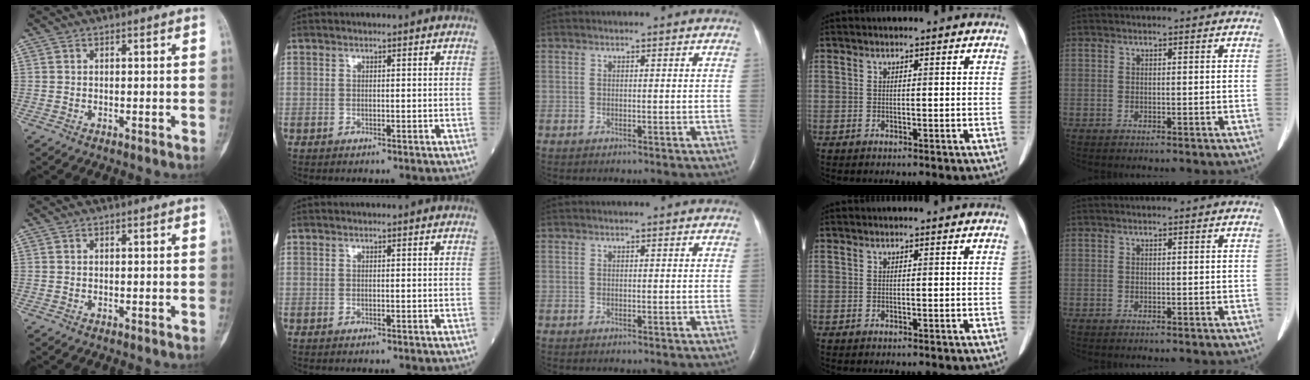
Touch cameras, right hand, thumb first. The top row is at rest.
{}